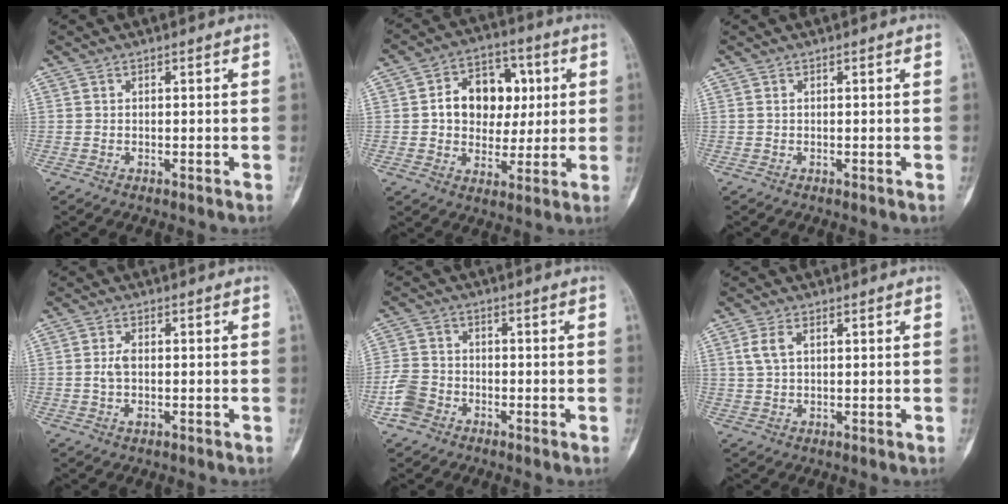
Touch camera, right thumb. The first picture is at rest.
{"total": 13.3, "force": [2.1, 10.2, 8.3], "torque": [-0.070, 0.012, 0.033]}
{"total": 0.0}
{"total": 2.9, "force": [-0.2, 1.5, 2.5], "torque": [-0.052, 0.003, -0.006]}
{"total": 5.5, "force": [-2.9, 4.1, 2.3], "torque": [-0.039, 0.014, -0.060]}
{"total": 3.6, "force": [1.3, 2.0, 2.8], "torque": [-0.059, 0.008, 0.028]}